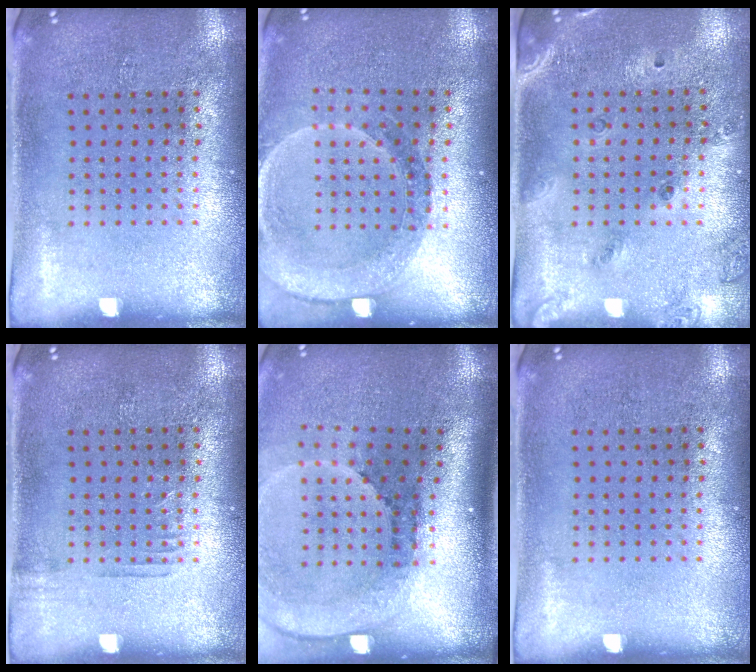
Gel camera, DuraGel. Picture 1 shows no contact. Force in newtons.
{"total": 1.5, "press": 1.5, "slide": 0.3}
{"total": 1.5, "press": 1.3, "slide": 0.7}
{"total": 0.7, "press": 0.6, "slide": 0.2}
{"total": 2.7, "press": 1.8, "slide": 2.0}
{"total": 0.0}